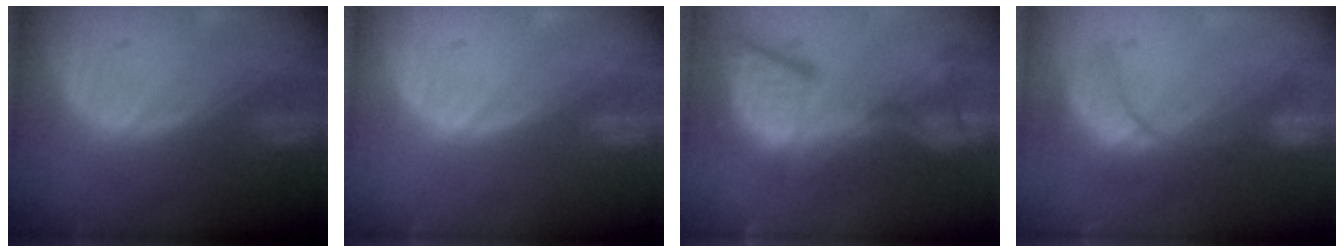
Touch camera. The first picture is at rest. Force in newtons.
{"total": 0.0}
{"total": 13.6, "press": 11.1, "slide": 7.8}
{"total": 7.9, "press": 7.4, "slide": 2.6}